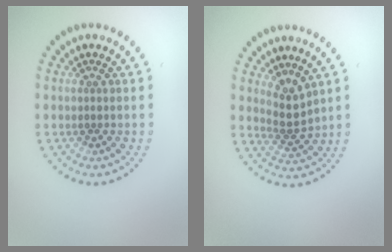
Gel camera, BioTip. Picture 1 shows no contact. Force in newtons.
{"total": 2.5, "press": 1.7, "slide": 1.9}